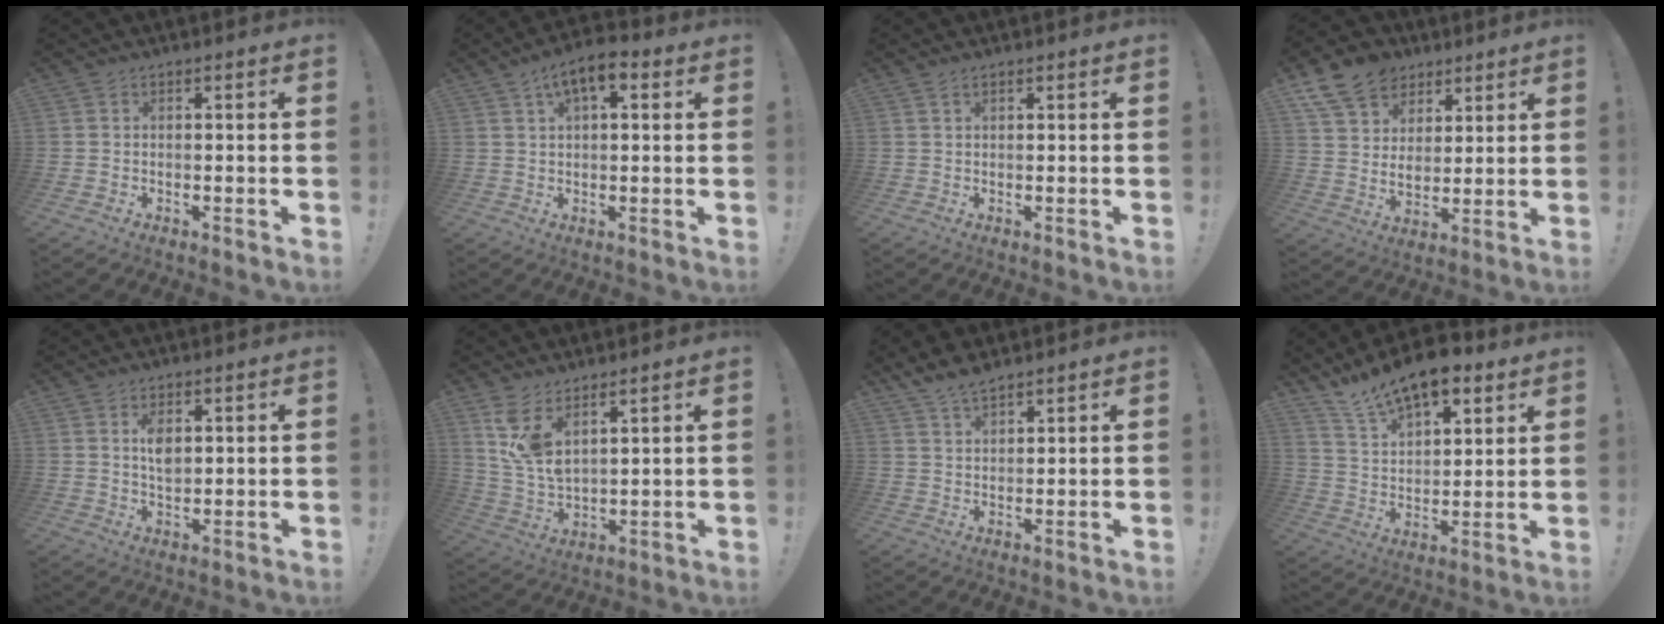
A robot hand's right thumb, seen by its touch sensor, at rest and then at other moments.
{"total": 7.9, "force": [3.3, 3.5, 6.3], "torque": [-0.101, 0.000, 0.060]}
{"total": 1.0, "force": [0.6, 0.3, 0.7], "torque": [-0.023, 0.005, 0.012]}
{"total": 13.3, "force": [7.8, 9.8, 4.6], "torque": [-0.083, -0.048, 0.154]}
{"total": 5.0, "force": [1.5, 3.0, 3.8], "torque": [-0.050, -0.007, 0.021]}
{"total": 9.2, "force": [6.4, 3.6, 5.4], "torque": [-0.110, -0.039, 0.122]}
{"total": 6.0, "force": [5.0, 1.9, 2.6], "torque": [-0.044, -0.024, 0.094]}
{"total": 14.5, "force": [11.1, 6.4, 6.8], "torque": [-0.132, -0.068, 0.203]}